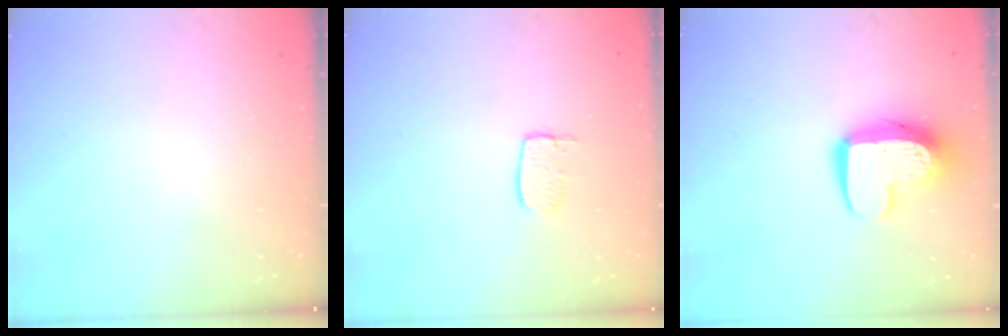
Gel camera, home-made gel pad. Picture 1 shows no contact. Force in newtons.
{"total": 6.0, "press": 6.0, "slide": 0.5}
{"total": 12.4, "press": 12.4, "slide": 1.0}